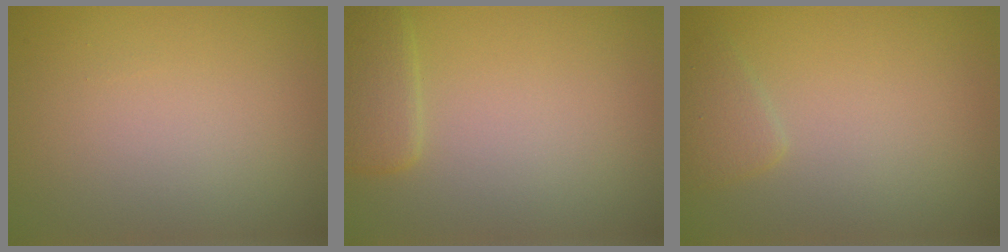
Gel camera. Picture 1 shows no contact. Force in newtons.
{"total": 2.5, "press": 2.5, "slide": 0.2}
{"total": 1.5, "press": 1.5, "slide": 0.1}